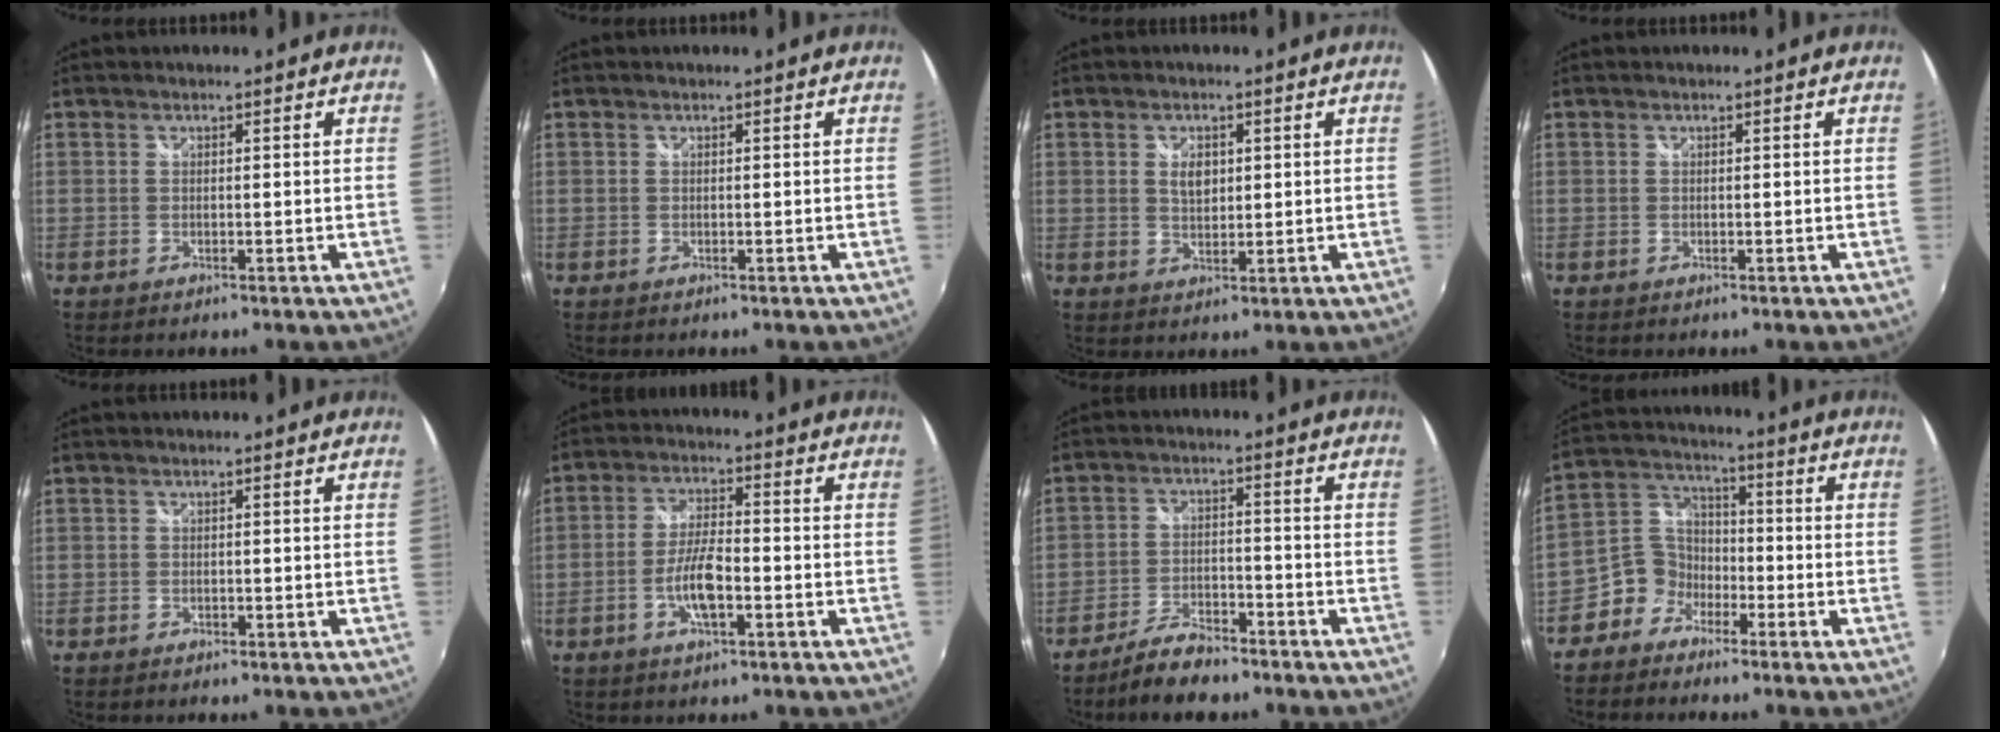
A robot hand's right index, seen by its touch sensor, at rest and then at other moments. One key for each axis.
{"total": 0.0}
{"total": 3.4, "fx": 0.9, "fy": 2.2, "fz": 2.5, "tx": -0.040, "ty": 0.002, "tz": 0.016}
{"total": 0.0}
{"total": 0.8, "fx": -0.5, "fy": 0.5, "fz": 0.1, "tx": -0.003, "ty": -0.003, "tz": -0.011}
{"total": 7.0, "fx": -2.7, "fy": 1.9, "fz": 6.1, "tx": -0.125, "ty": 0.002, "tz": -0.051}
{"total": 7.5, "fx": -6.2, "fy": 2.6, "fz": 3.3, "tx": -0.086, "ty": 0.001, "tz": -0.109}
{"total": 7.0, "fx": -4.4, "fy": 5.3, "fz": 1.1, "tx": -0.028, "ty": 0.031, "tz": -0.099}